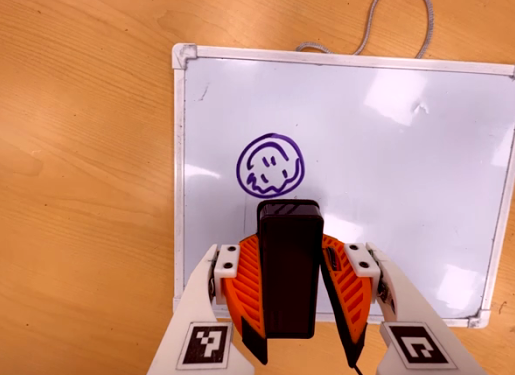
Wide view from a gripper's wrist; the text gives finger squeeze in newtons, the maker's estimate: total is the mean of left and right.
{"total": 5.6, "left": 4.8, "right": 6.4}